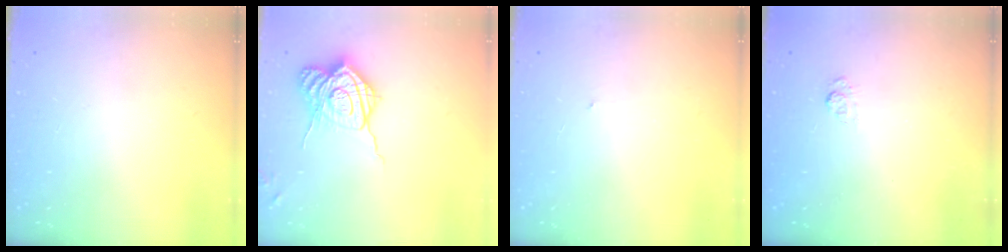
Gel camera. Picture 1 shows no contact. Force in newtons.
{"total": 16.2, "press": 16.2, "slide": 0.5}
{"total": 0.6, "press": 0.6, "slide": 0.1}
{"total": 2.7, "press": 2.3, "slide": 1.5}